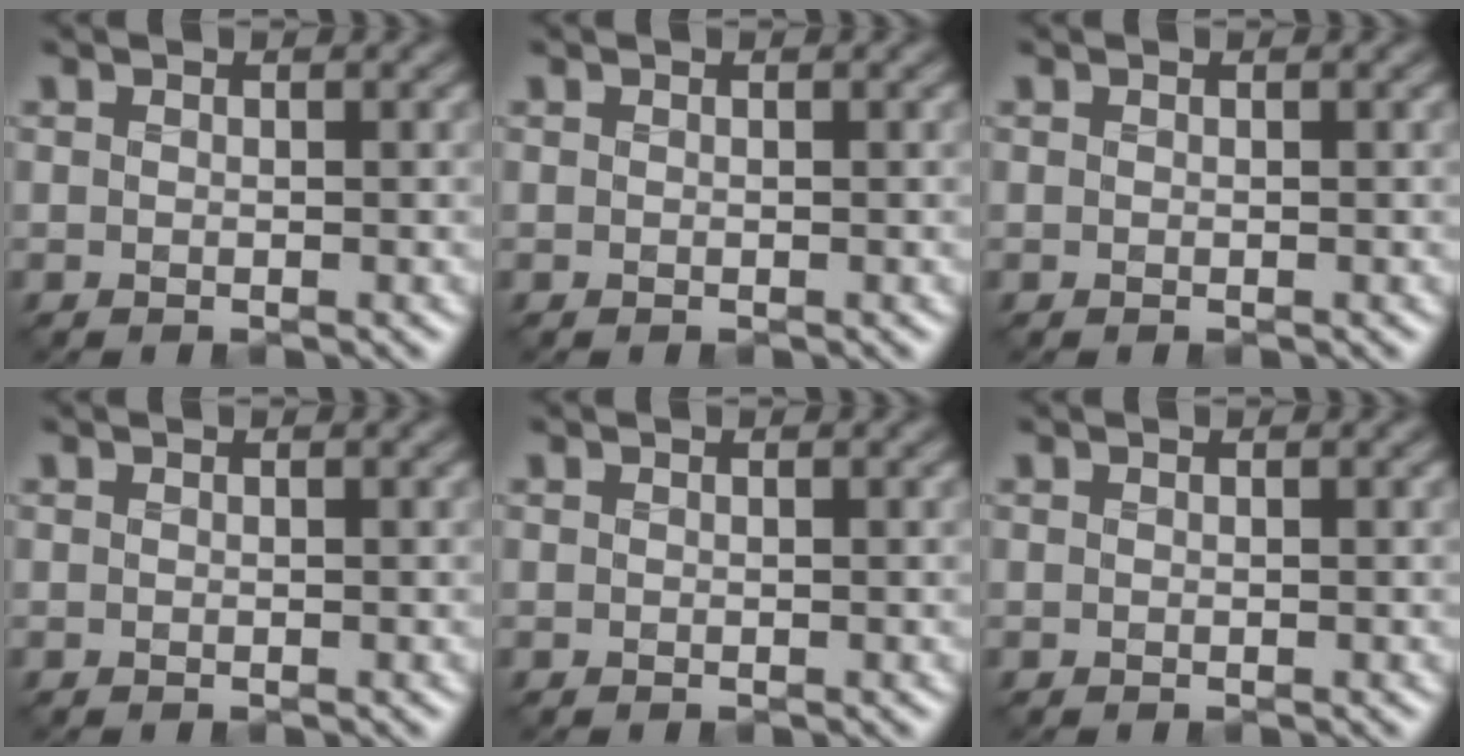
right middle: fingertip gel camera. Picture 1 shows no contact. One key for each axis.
{"total": 0.0}
{"total": 0.0}
{"total": 0.0}
{"total": 0.0}
{"total": 0.0}